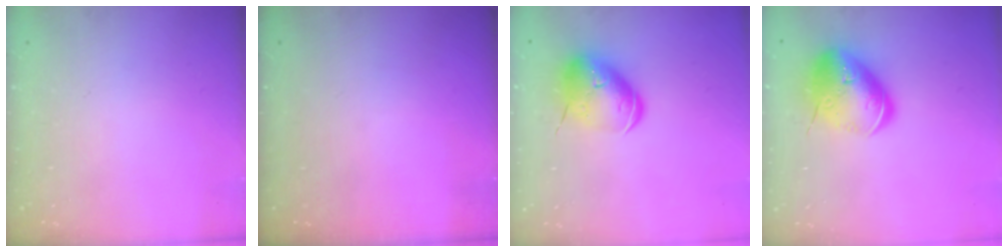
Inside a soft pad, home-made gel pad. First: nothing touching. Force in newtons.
{"total": 0.0}
{"total": 10.0, "press": 9.8, "slide": 1.9}
{"total": 17.4, "press": 17.2, "slide": 2.9}